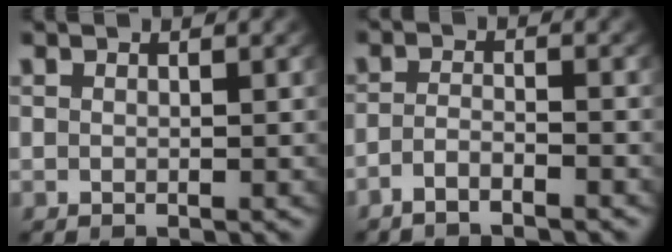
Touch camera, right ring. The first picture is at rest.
{"total": 2.7, "force": [-2.5, 0.5, 1.1], "torque": [-0.020, -0.006, -0.043]}